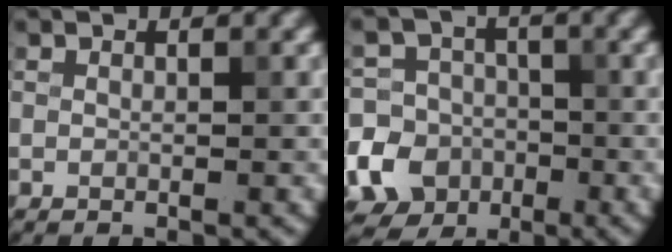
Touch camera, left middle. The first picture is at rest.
{"total": 15.9, "force": [-7.0, 13.8, 3.4], "torque": [-0.101, -0.035, -0.135]}